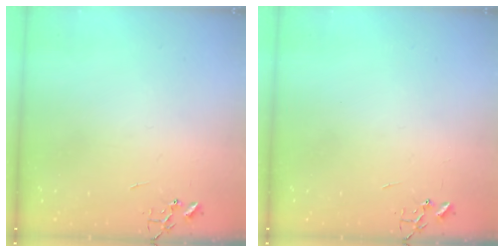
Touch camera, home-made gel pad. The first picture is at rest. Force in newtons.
{"total": 0.0}